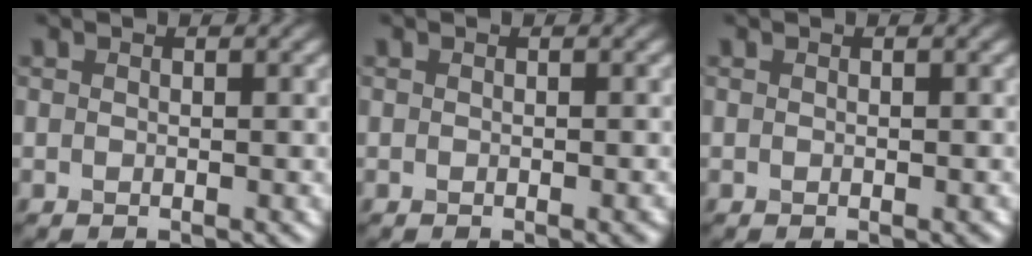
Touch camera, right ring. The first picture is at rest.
{"total": 0.6, "force": [-0.4, 0.1, 0.5], "torque": [-0.002, 0.000, -0.003]}
{"total": 0.0}